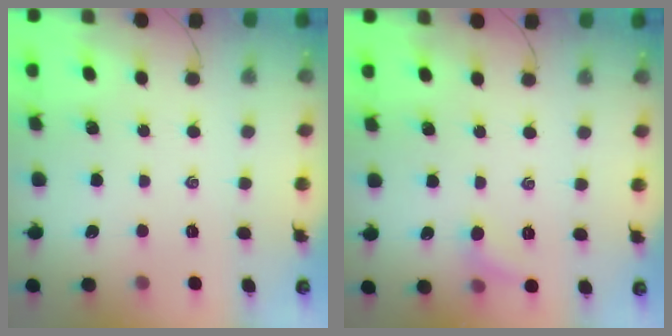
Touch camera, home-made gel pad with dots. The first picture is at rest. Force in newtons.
{"total": 5.6, "press": 5.3, "slide": 1.8}